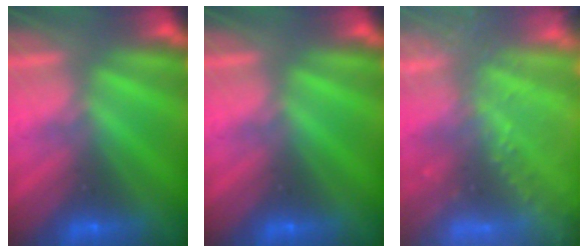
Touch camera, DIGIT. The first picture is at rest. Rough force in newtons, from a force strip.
{"total": 0.0}
{"total": 7.7}